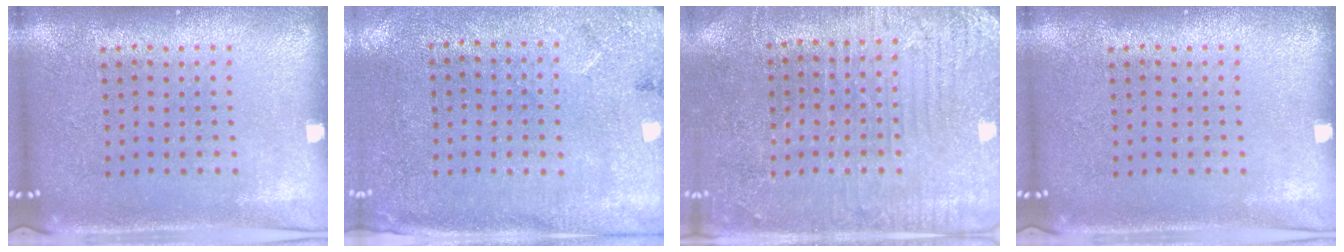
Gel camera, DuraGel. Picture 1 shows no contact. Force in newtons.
{"total": 2.7, "press": 2.2, "slide": 1.6}
{"total": 2.9, "press": 2.8, "slide": 0.6}
{"total": 0.0}